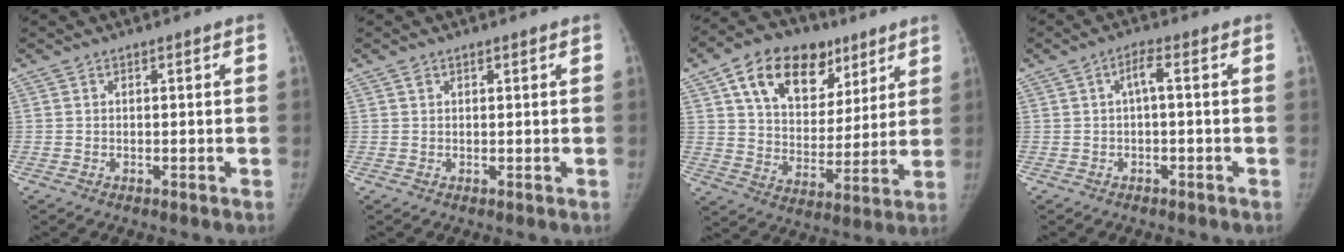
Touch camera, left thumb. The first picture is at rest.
{"total": 0.9, "force": [0.5, 0.7, 0.2], "torque": [0.005, -0.002, 0.007]}
{"total": 19.9, "force": [10.4, 12.9, 11.0], "torque": [-0.131, -0.022, 0.171]}
{"total": 2.4, "force": [-0.2, 0.5, 2.3], "torque": [-0.041, 0.016, -0.004]}